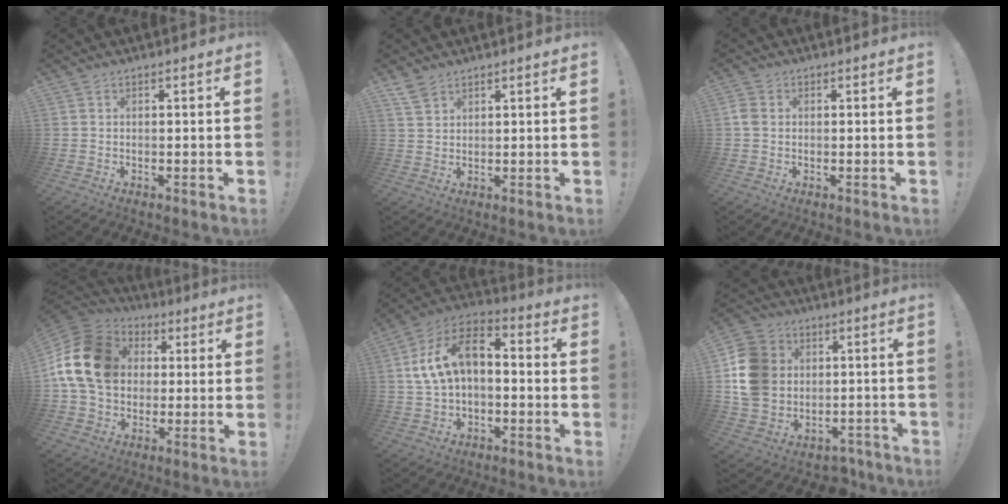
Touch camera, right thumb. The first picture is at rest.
{"total": 3.7, "force": [3.0, 1.6, 1.5], "torque": [-0.020, -0.020, 0.055]}
{"total": 2.9, "force": [0.1, 2.2, 1.9], "torque": [-0.042, 0.006, 0.003]}
{"total": 19.0, "force": [2.8, 14.7, 11.7], "torque": [-0.203, 0.013, 0.060]}
{"total": 13.9, "force": [1.6, 9.2, 10.4], "torque": [-0.195, 0.017, 0.033]}
{"total": 16.4, "force": [-1.3, 14.1, 8.2], "torque": [-0.151, 0.028, -0.002]}